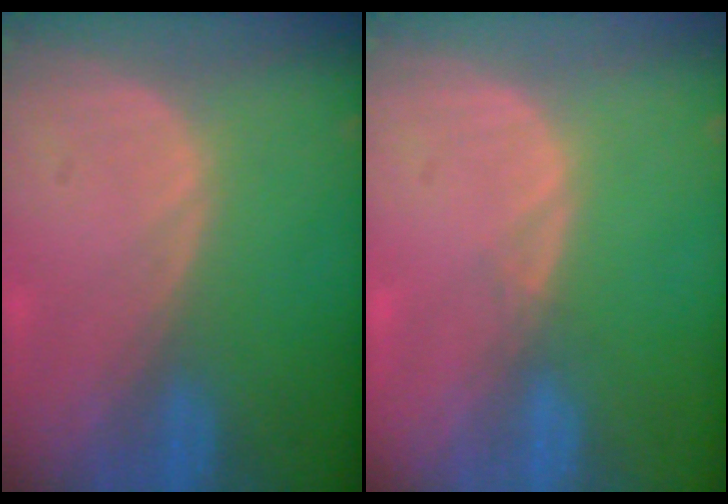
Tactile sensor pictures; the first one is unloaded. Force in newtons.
{"total": 0.6, "press": 0.6, "slide": 0.2}